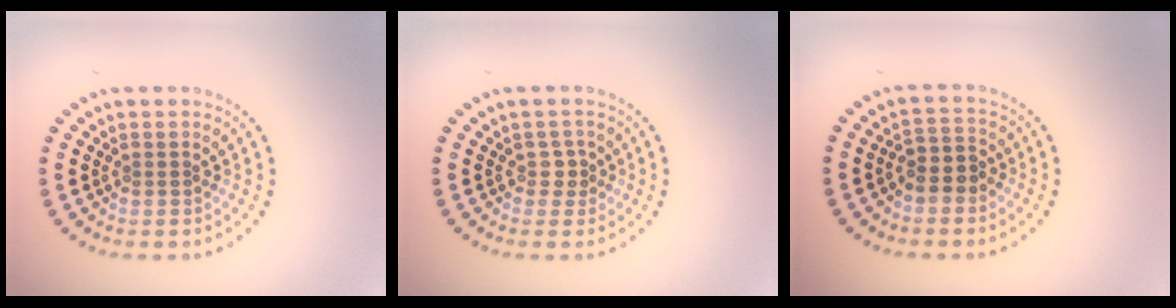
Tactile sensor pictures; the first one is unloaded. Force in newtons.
{"total": 0.9, "press": 0.8, "slide": 0.5}
{"total": 2.3, "press": 2.0, "slide": 1.2}